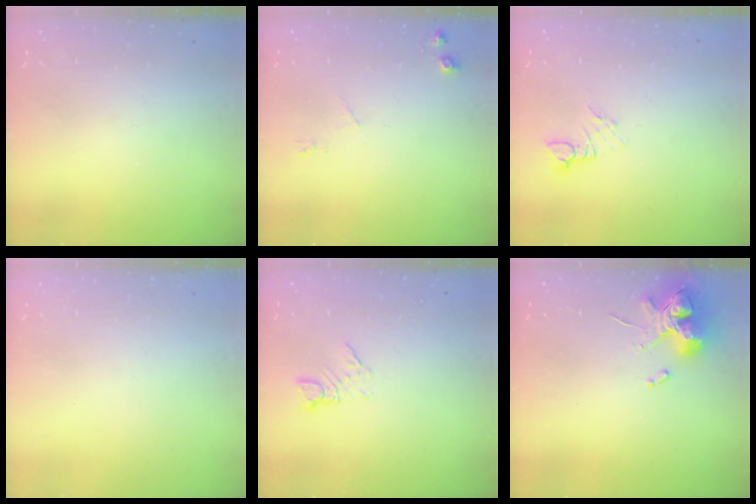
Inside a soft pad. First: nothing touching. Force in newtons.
{"total": 6.2, "press": 6.2, "slide": 0.9}
{"total": 2.3, "press": 2.3, "slide": 0.2}
{"total": 0.0}
{"total": 3.1, "press": 3.1, "slide": 0.4}
{"total": 10.3, "press": 10.1, "slide": 1.5}